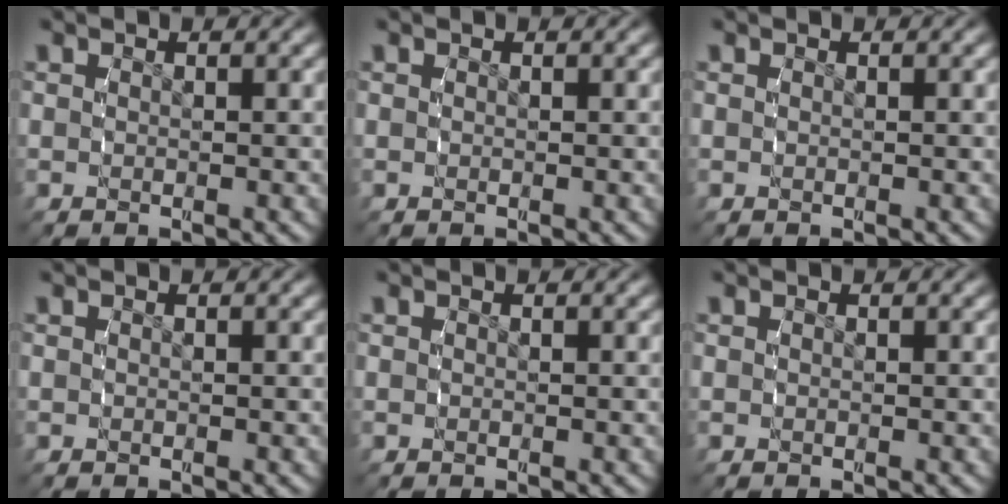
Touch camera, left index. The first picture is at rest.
{"total": 0.0}
{"total": 0.0}
{"total": 0.0}
{"total": 0.0}
{"total": 0.0}